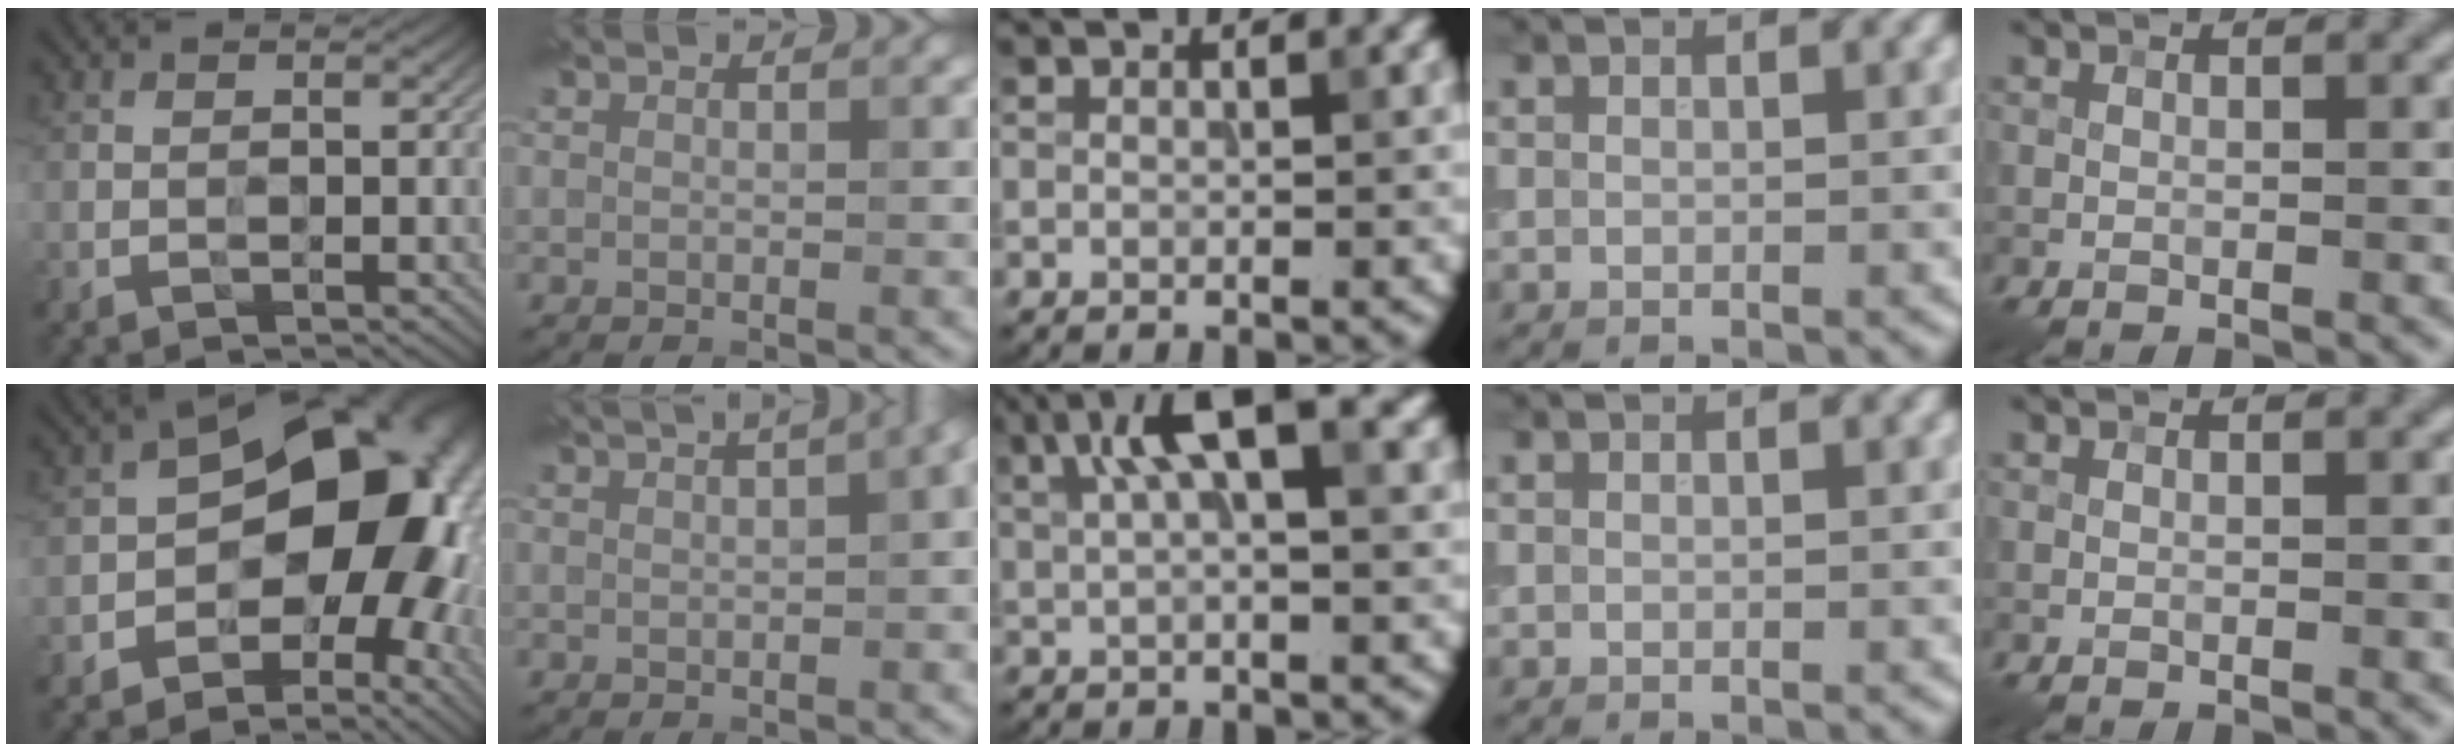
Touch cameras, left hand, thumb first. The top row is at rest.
{"thumb": {"total": 15.4, "force": [-1.8, 10.9, 10.8], "torque": [-0.109, -0.012, -0.029]}, "index": {"total": 10.9, "force": [3.8, 5.0, 8.9], "torque": [-0.092, 0.058, 0.038]}, "middle": {"total": 6.7, "force": [2.9, 2.0, 5.7], "torque": [-0.104, 0.012, 0.047]}}